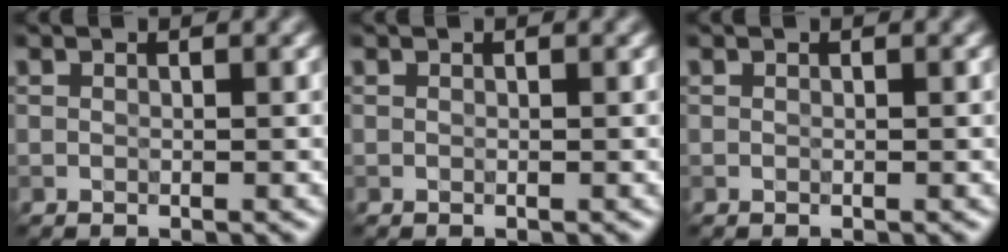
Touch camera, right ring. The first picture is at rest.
{"total": 0.0}
{"total": 0.0}